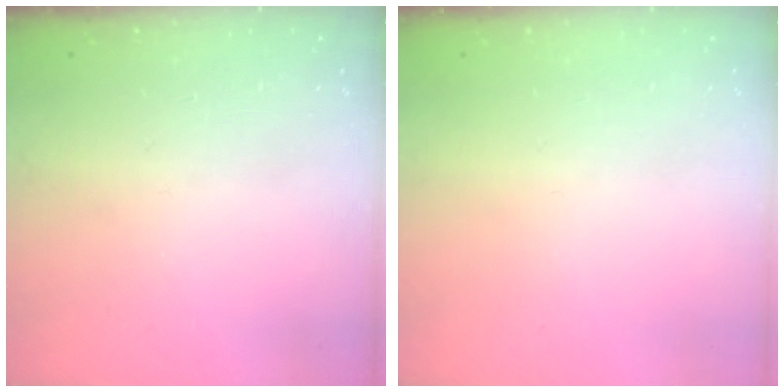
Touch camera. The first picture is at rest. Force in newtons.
{"total": 0.0}